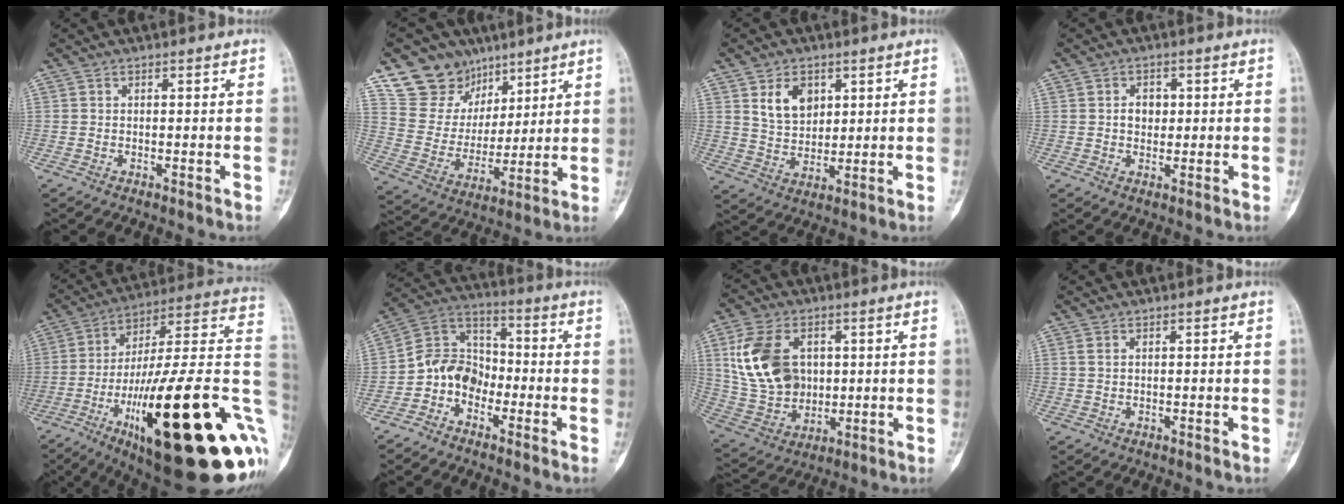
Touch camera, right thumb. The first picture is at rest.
{"total": 14.4, "force": [9.5, 10.4, 2.5], "torque": [-0.006, -0.050, 0.190]}
{"total": 7.8, "force": [3.3, 5.4, 4.5], "torque": [-0.056, -0.022, 0.068]}
{"total": 3.3, "force": [0.5, 2.6, 2.1], "torque": [-0.018, 0.004, 0.007]}
{"total": 37.7, "force": [-9.8, 9.8, 35.1], "torque": [-0.442, 0.039, -0.149]}
{"total": 9.2, "force": [-3.9, 7.3, 4.1], "torque": [-0.055, 0.065, -0.087]}
{"total": 15.8, "force": [3.7, 11.3, 10.5], "torque": [-0.178, -0.004, 0.081]}
{"total": 0.9, "force": [0.4, 0.4, 0.7], "torque": [-0.015, 0.007, 0.011]}